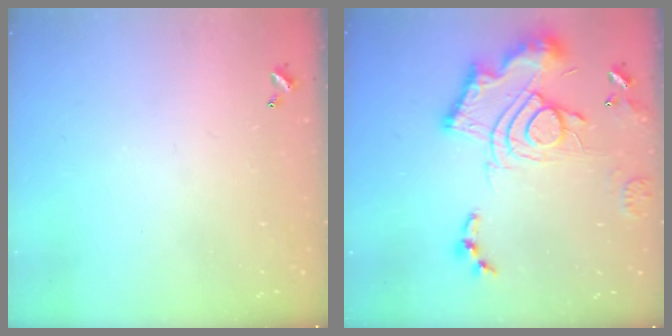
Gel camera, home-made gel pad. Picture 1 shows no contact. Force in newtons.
{"total": 19.5, "press": 19.4, "slide": 2.0}